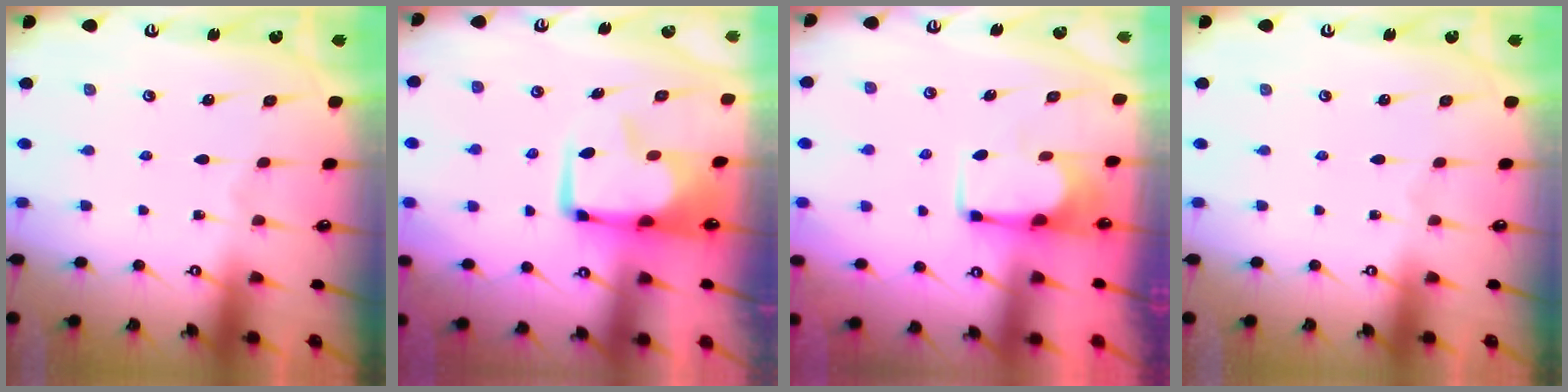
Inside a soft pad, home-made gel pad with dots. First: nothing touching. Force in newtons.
{"total": 1.4, "press": 1.0, "slide": 1.0}
{"total": 1.8, "press": 1.7, "slide": 0.5}
{"total": 0.0}